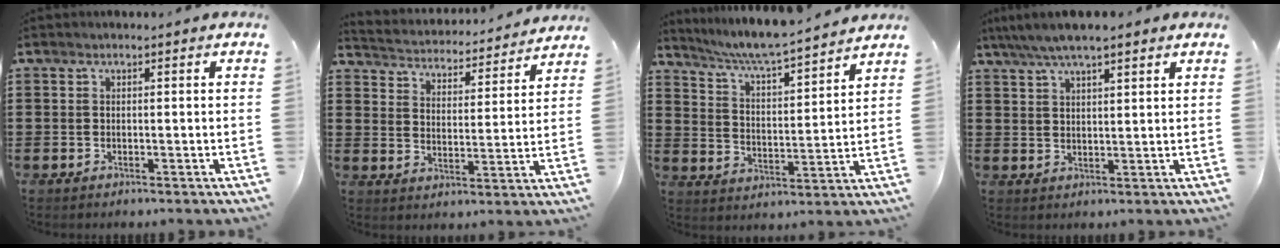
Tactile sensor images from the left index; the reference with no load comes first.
{"total": 3.4, "force": [3.3, 0.1, -0.3], "torque": [-0.018, -0.034, 0.050]}
{"total": 6.0, "force": [5.6, -0.3, 2.1], "torque": [-0.064, -0.039, 0.091]}
{"total": 5.1, "force": [4.0, 0.9, 3.0], "torque": [-0.066, -0.002, 0.072]}